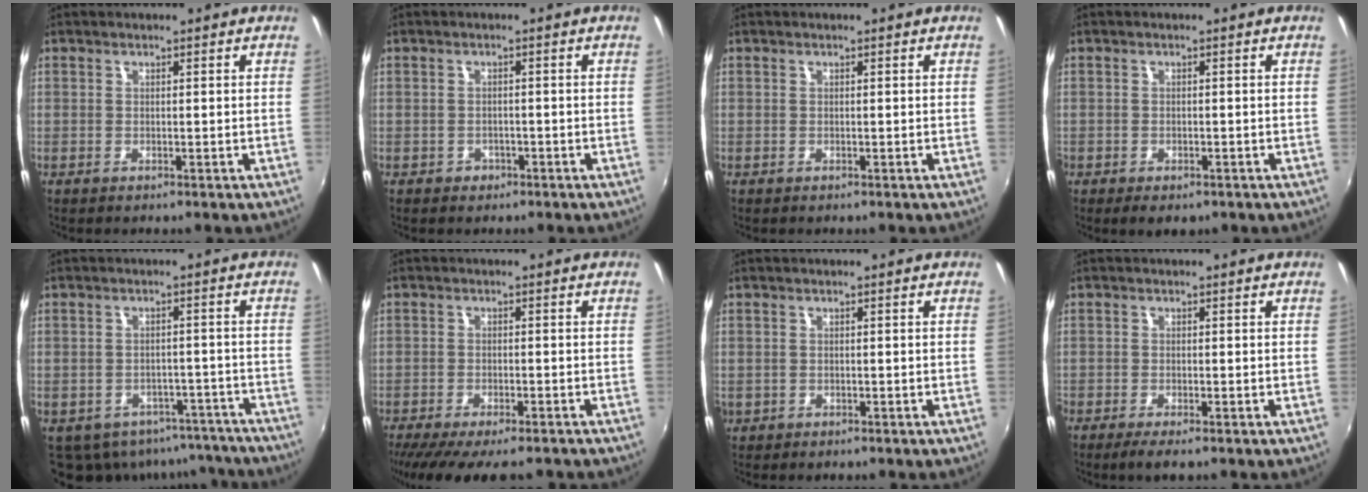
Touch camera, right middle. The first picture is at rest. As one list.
[{"total": 2.3, "force": [-1.2, 1.9, 0.5], "torque": [-0.014, -0.001, -0.015]}, {"total": 0.0}, {"total": 3.1, "force": [-1.9, 1.9, 1.6], "torque": [-0.034, -0.014, -0.025]}, {"total": 12.3, "force": [-9.3, 7.1, 3.9], "torque": [-0.083, 0.003, -0.099]}, {"total": 12.8, "force": [-10.4, 3.1, 6.8], "torque": [-0.140, -0.044, -0.162]}, {"total": 1.5, "force": [-0.5, 1.3, 0.4], "torque": [-0.010, -0.004, -0.006]}, {"total": 2.7, "force": [-2.0, 0.4, 1.8], "torque": [-0.045, -0.012, -0.037]}]